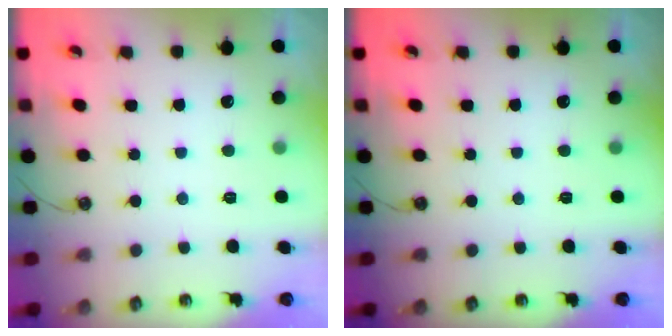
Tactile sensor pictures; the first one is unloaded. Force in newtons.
{"total": 0.0}